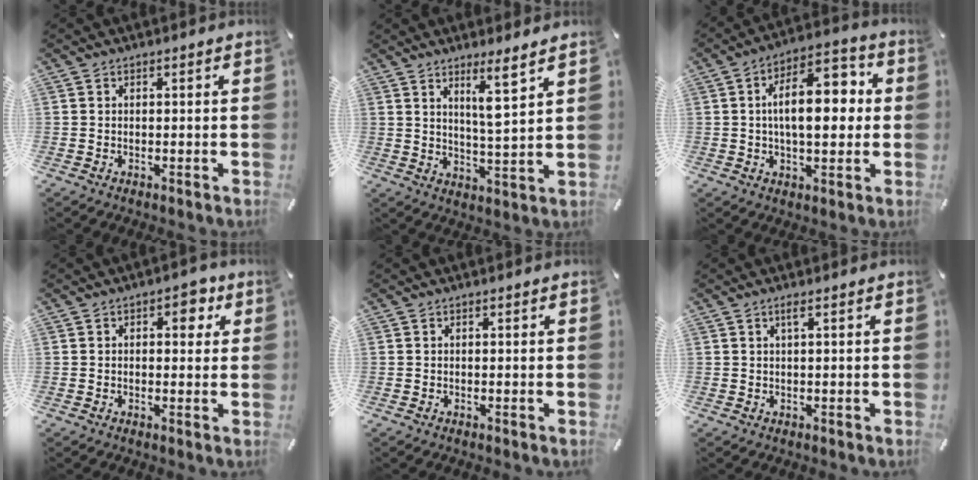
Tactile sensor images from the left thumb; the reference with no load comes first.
{"total": 7.2, "force": [4.9, 0.1, 5.3], "torque": [-0.094, -0.034, 0.078]}
{"total": 13.6, "force": [1.2, 7.2, 11.5], "torque": [-0.171, -0.001, 0.014]}
{"total": 4.6, "force": [1.1, 2.8, 3.4], "torque": [-0.026, -0.006, 0.006]}
{"total": 0.0}
{"total": 1.5, "force": [0.5, 0.1, 1.4], "torque": [-0.029, 0.001, 0.007]}